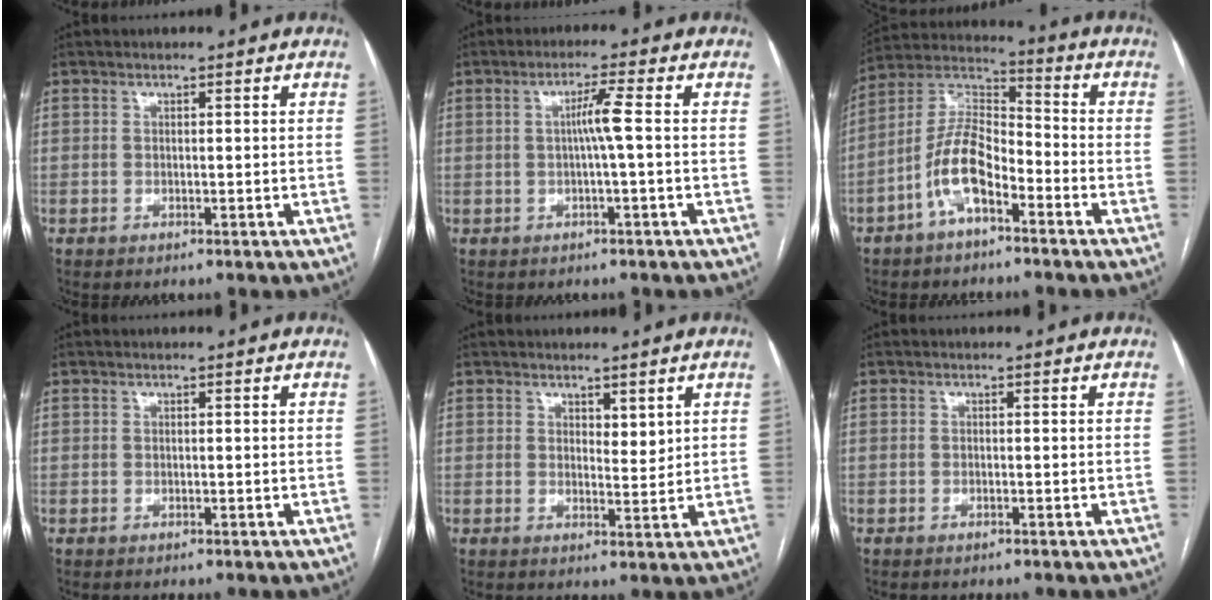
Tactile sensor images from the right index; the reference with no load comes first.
{"total": 3.6, "force": [0.1, -0.6, 3.5], "torque": [-0.064, 0.004, 0.002]}
{"total": 10.5, "force": [-4.7, 4.3, 8.3], "torque": [-0.181, 0.024, -0.093]}
{"total": 0.0}
{"total": 2.6, "force": [1.7, 1.1, 1.6], "torque": [-0.021, -0.010, 0.032]}
{"total": 0.0}